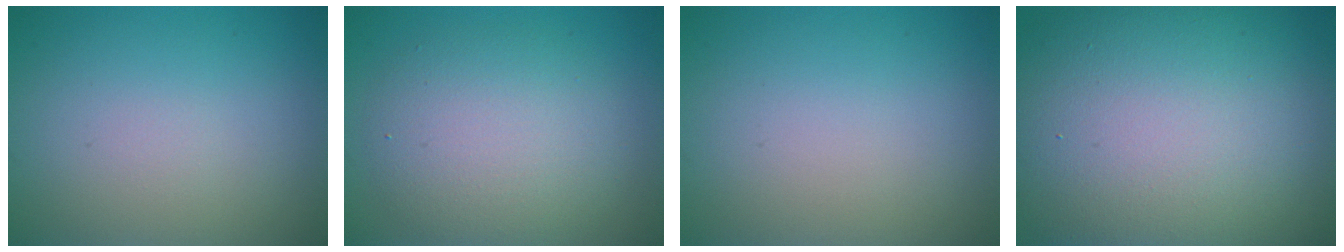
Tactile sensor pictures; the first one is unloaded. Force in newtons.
{"total": 5.7, "press": 5.7, "slide": 0.3}
{"total": 0.0}
{"total": 17.8, "press": 17.8, "slide": 0.6}